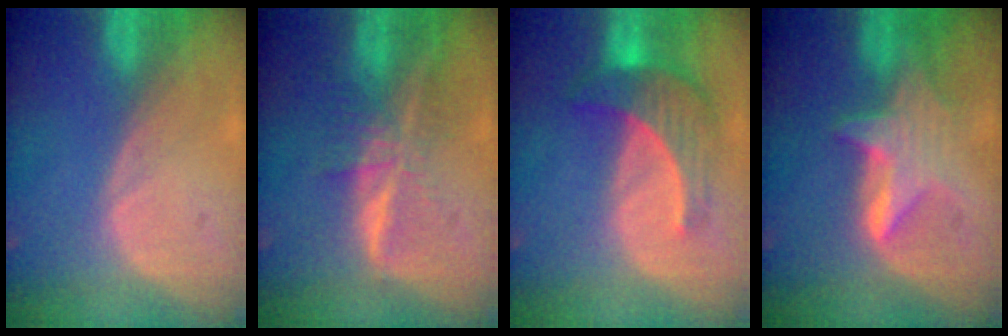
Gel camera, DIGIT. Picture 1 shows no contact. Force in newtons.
{"total": 6.9, "press": 5.8, "slide": 3.6}
{"total": 7.3, "press": 6.8, "slide": 2.5}
{"total": 6.0, "press": 6.0, "slide": 0.7}